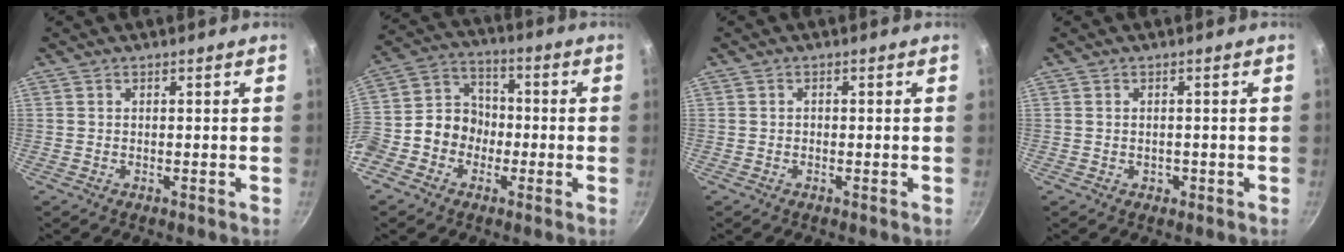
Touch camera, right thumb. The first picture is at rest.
{"total": 12.7, "force": [-4.0, 10.6, 5.9], "torque": [-0.073, 0.045, -0.091]}
{"total": 0.5, "force": [-0.1, 0.4, 0.3], "torque": [-0.006, 0.004, -0.001]}
{"total": 1.2, "force": [-0.3, 1.0, 0.6], "torque": [-0.007, 0.002, -0.002]}